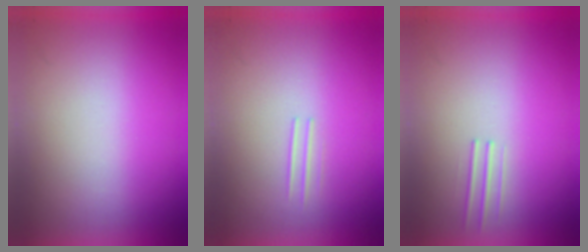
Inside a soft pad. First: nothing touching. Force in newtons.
{"total": 1.2}
{"total": 1.1}